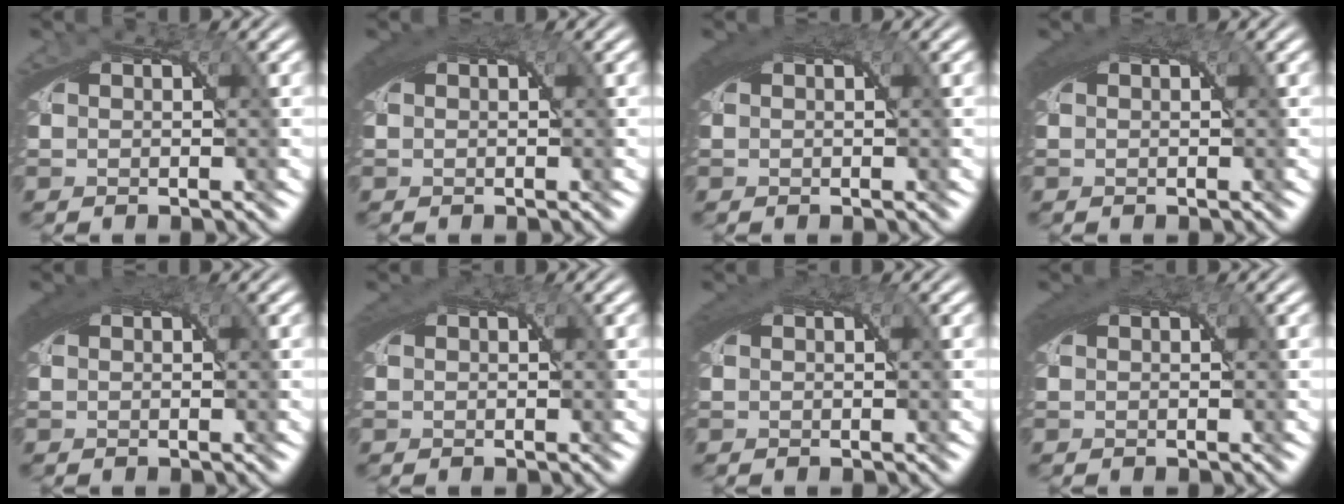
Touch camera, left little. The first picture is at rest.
{"total": 2.3, "force": [0.9, 1.1, 1.9], "torque": [-0.036, 0.000, 0.016]}
{"total": 2.5, "force": [0.9, 1.2, 2.0], "torque": [-0.038, -0.001, 0.015]}
{"total": 2.1, "force": [0.8, 1.0, 1.6], "torque": [-0.032, 0.000, 0.013]}
{"total": 2.7, "force": [1.0, 1.2, 2.2], "torque": [-0.039, 0.000, 0.016]}
{"total": 1.2, "force": [0.5, 0.7, 0.9], "torque": [-0.015, 0.000, 0.007]}
{"total": 1.5, "force": [0.6, 0.8, 1.1], "torque": [-0.022, -0.001, 0.010]}
{"total": 1.9, "force": [0.8, 1.0, 1.4], "torque": [-0.029, -0.001, 0.012]}